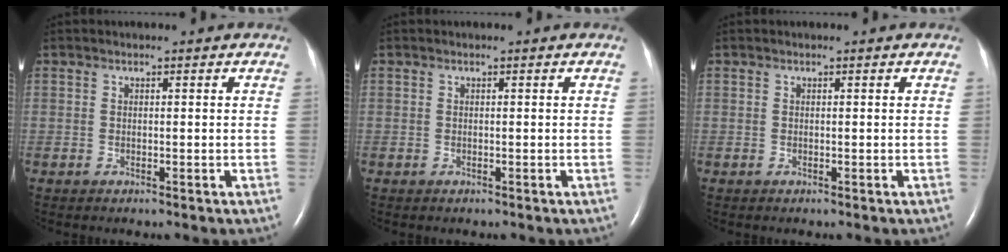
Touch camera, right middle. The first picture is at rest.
{"total": 0.0}
{"total": 0.0}